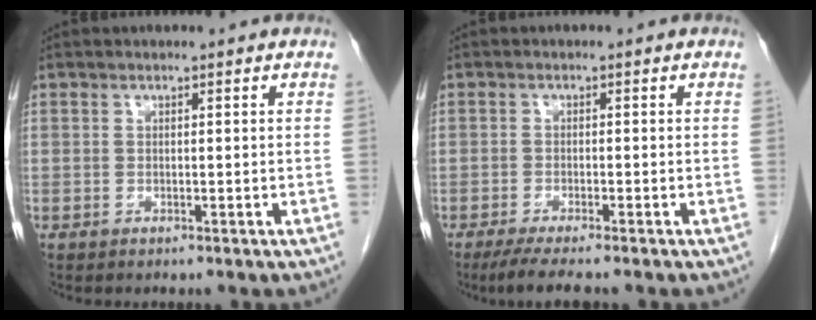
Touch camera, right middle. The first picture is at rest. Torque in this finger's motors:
{"motor_torque": [0.30, -0.23, 0.02, 0.01]}